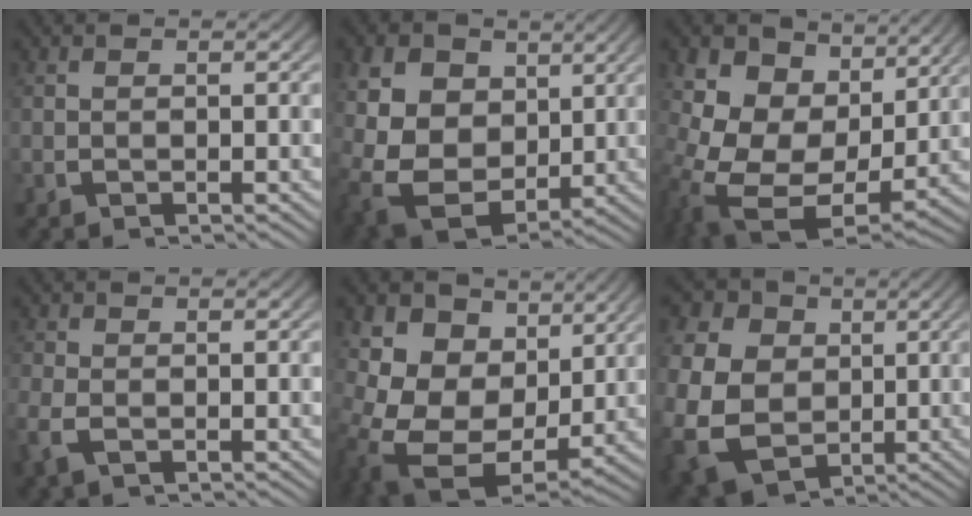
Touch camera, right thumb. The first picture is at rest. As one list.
[{"total": 15.0, "force": [-1.1, 11.7, 9.3], "torque": [-0.242, -0.080, 0.008]}, {"total": 13.3, "force": [-0.7, 9.6, 9.1], "torque": [-0.233, -0.077, 0.012]}, {"total": 1.8, "force": [-0.8, 1.1, 1.2], "torque": [-0.035, -0.004, -0.013]}, {"total": 14.6, "force": [-1.4, 11.1, 9.3], "torque": [-0.245, -0.085, 0.000]}, {"total": 16.6, "force": [-1.5, 13.9, 9.0], "torque": [-0.222, -0.070, -0.009]}]